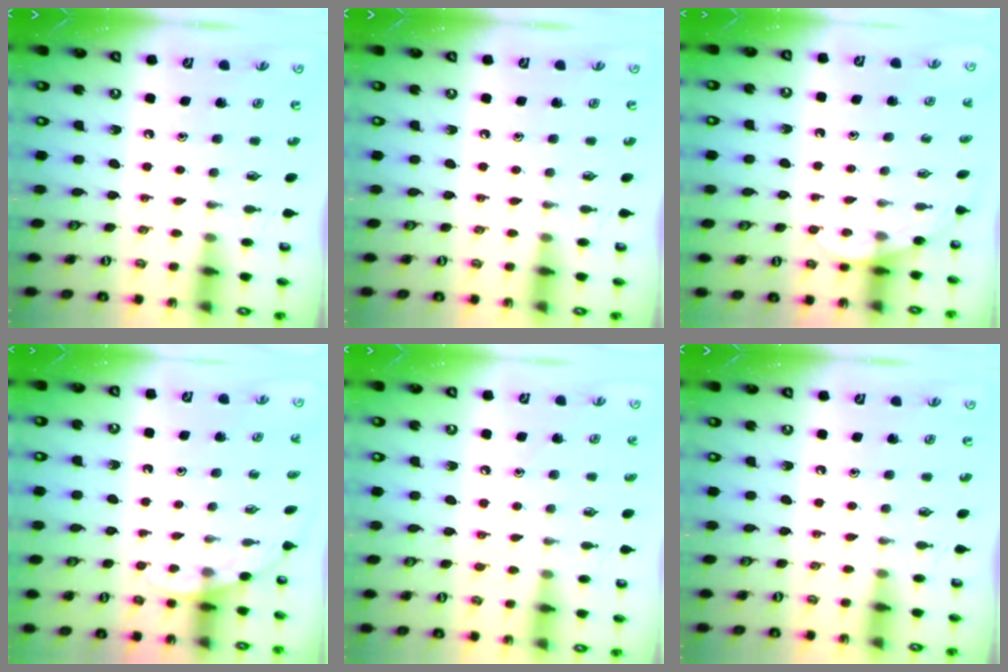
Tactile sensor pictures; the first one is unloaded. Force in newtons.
{"total": 0.0}
{"total": 4.0, "press": 4.0, "slide": 0.3}
{"total": 2.8, "press": 2.8, "slide": 0.1}
{"total": 3.4, "press": 3.3, "slide": 0.4}
{"total": 0.0}